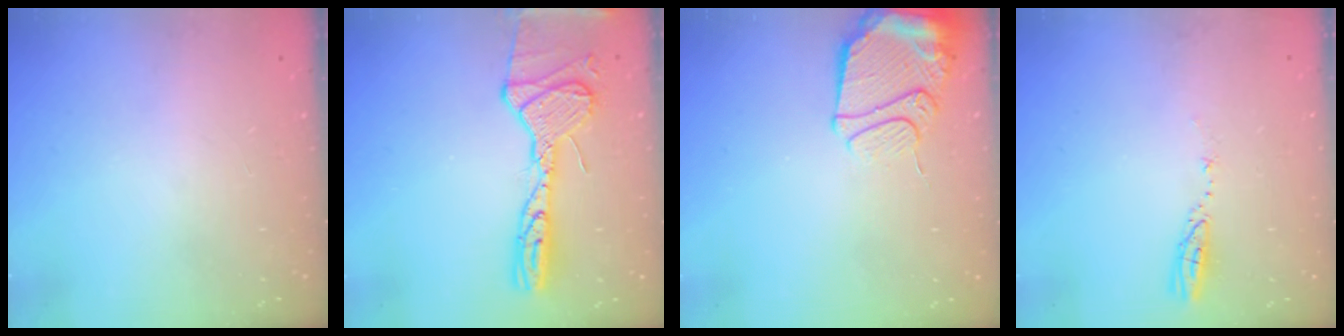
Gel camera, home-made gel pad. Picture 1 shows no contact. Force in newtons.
{"total": 16.8, "press": 16.1, "slide": 4.6}
{"total": 13.3, "press": 13.2, "slide": 1.4}
{"total": 3.7, "press": 3.6, "slide": 0.3}